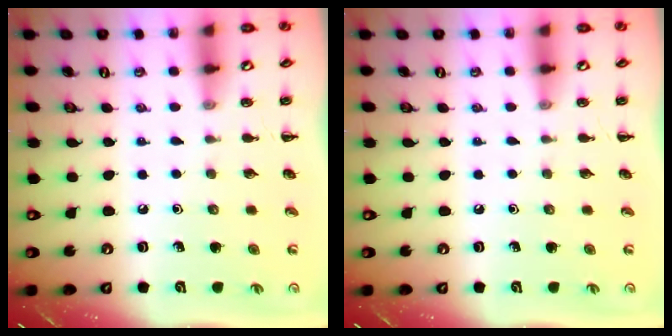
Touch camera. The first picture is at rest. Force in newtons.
{"total": 0.0}